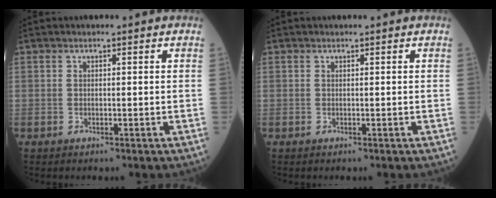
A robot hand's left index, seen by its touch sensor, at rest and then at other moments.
{"total": 0.0}